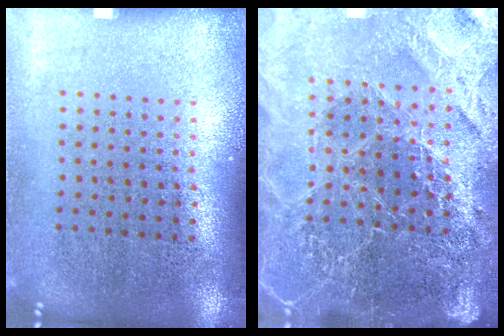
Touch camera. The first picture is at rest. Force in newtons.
{"total": 4.8, "press": 4.4, "slide": 2.0}